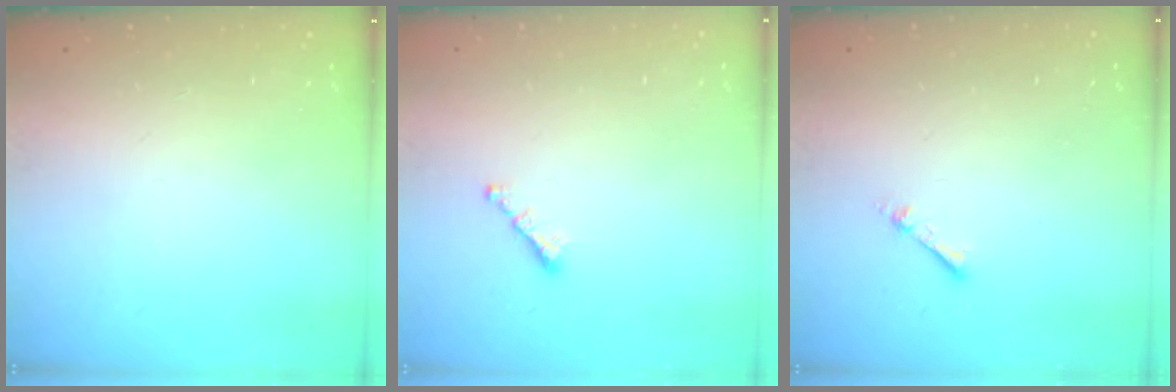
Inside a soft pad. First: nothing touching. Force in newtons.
{"total": 1.6, "press": 1.5, "slide": 0.5}
{"total": 1.9, "press": 1.9, "slide": 0.3}